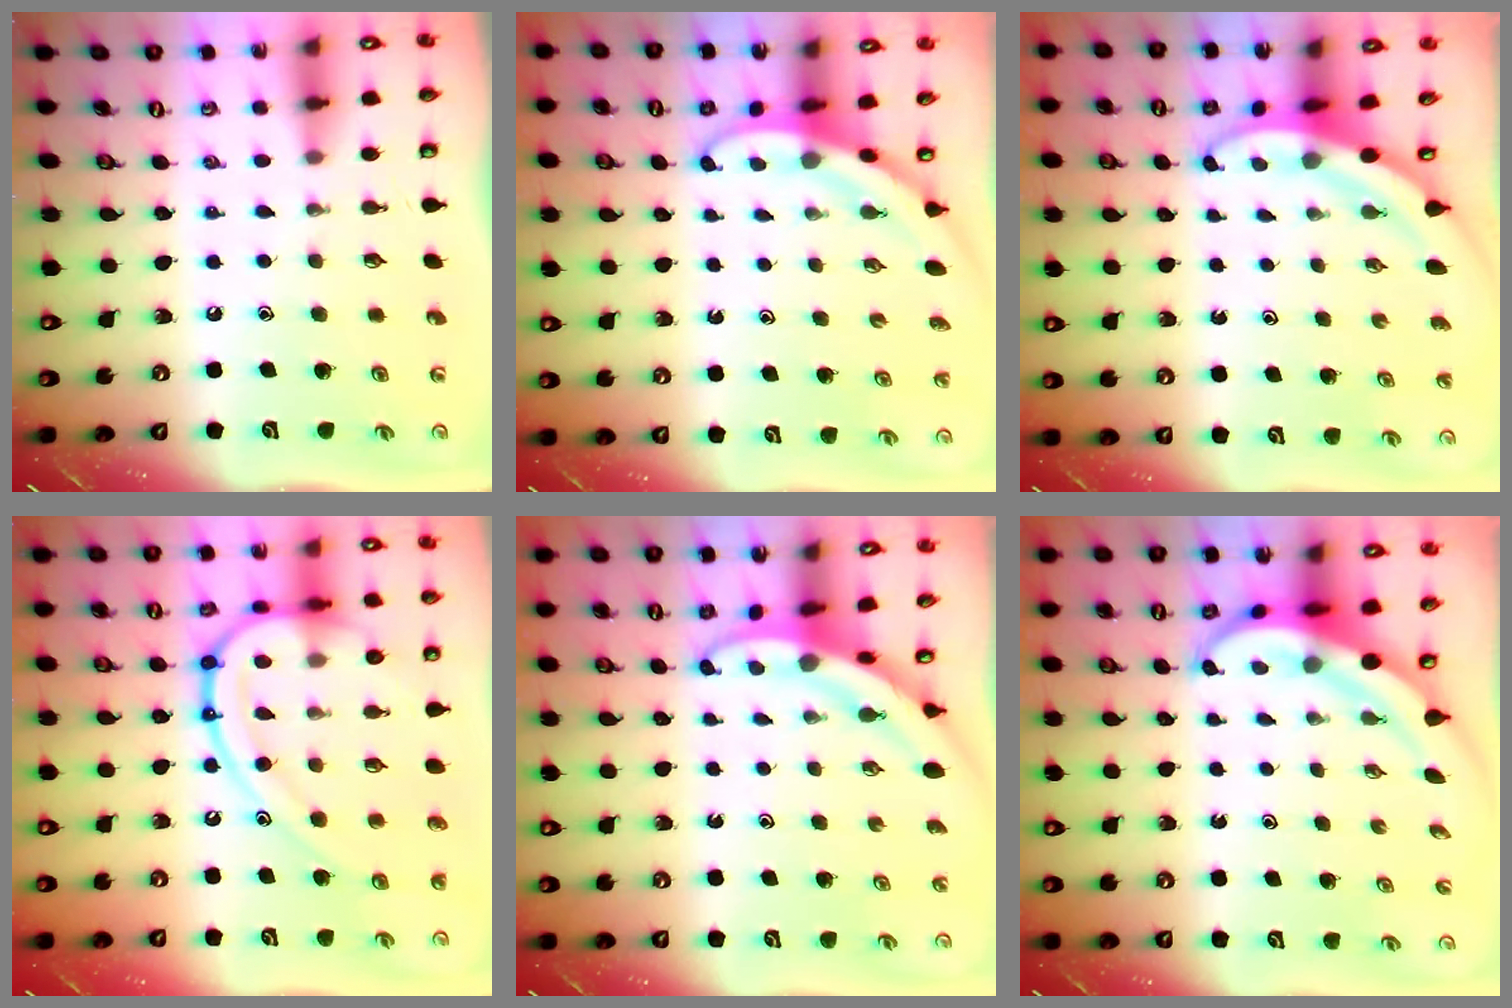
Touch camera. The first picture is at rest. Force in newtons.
{"total": 3.3, "press": 3.3, "slide": 0.1}
{"total": 3.7, "press": 3.7, "slide": 0.1}
{"total": 18.6, "press": 18.6, "slide": 1.2}
{"total": 3.3, "press": 3.3, "slide": 0.3}
{"total": 4.2, "press": 4.2, "slide": 0.6}